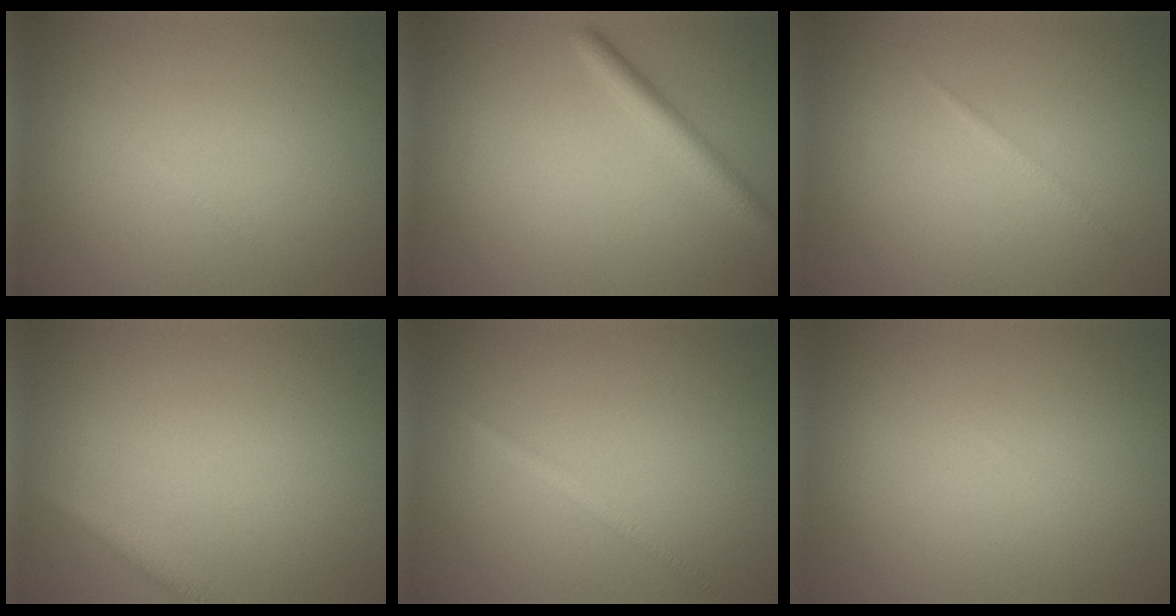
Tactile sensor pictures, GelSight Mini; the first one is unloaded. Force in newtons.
{"total": 2.3, "press": 2.3, "slide": 0.1}
{"total": 0.6, "press": 0.6, "slide": 0.1}
{"total": 1.8, "press": 1.8, "slide": 0.1}
{"total": 1.2, "press": 1.2, "slide": 0.0}
{"total": 0.0}